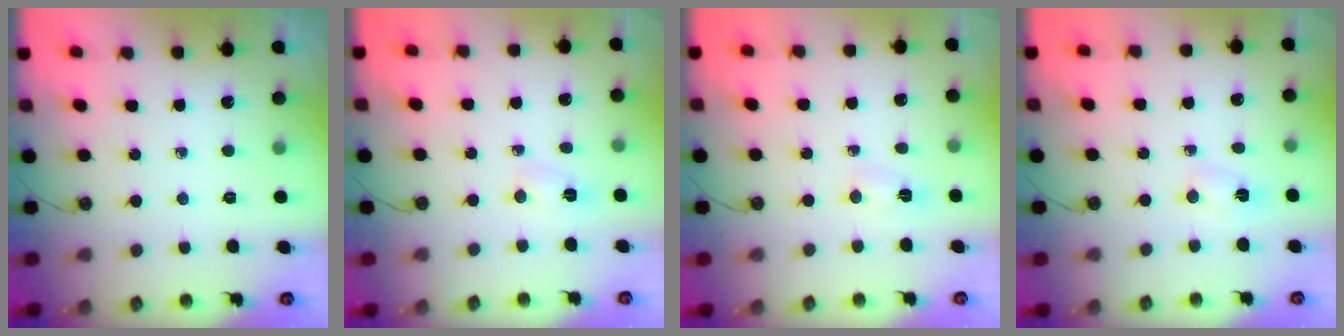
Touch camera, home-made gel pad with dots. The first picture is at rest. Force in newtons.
{"total": 2.2, "press": 2.2, "slide": 0.2}
{"total": 3.9, "press": 3.9, "slide": 0.5}
{"total": 2.3, "press": 2.2, "slide": 0.4}